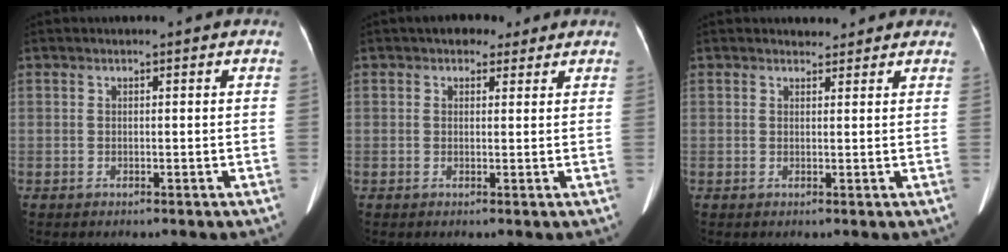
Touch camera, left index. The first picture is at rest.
{"total": 3.6, "force": [2.5, 2.2, 1.4], "torque": [-0.015, 0.013, 0.034]}
{"total": 2.8, "force": [2.5, 1.3, 0.2], "torque": [0.002, 0.009, 0.027]}